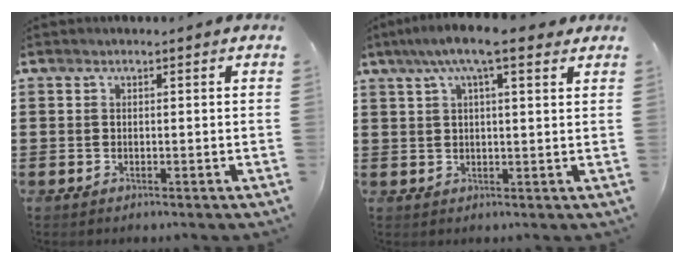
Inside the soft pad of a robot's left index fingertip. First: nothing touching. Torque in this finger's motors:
{"motor_torque": [1.07, -1.07, 0.64, 0.21]}